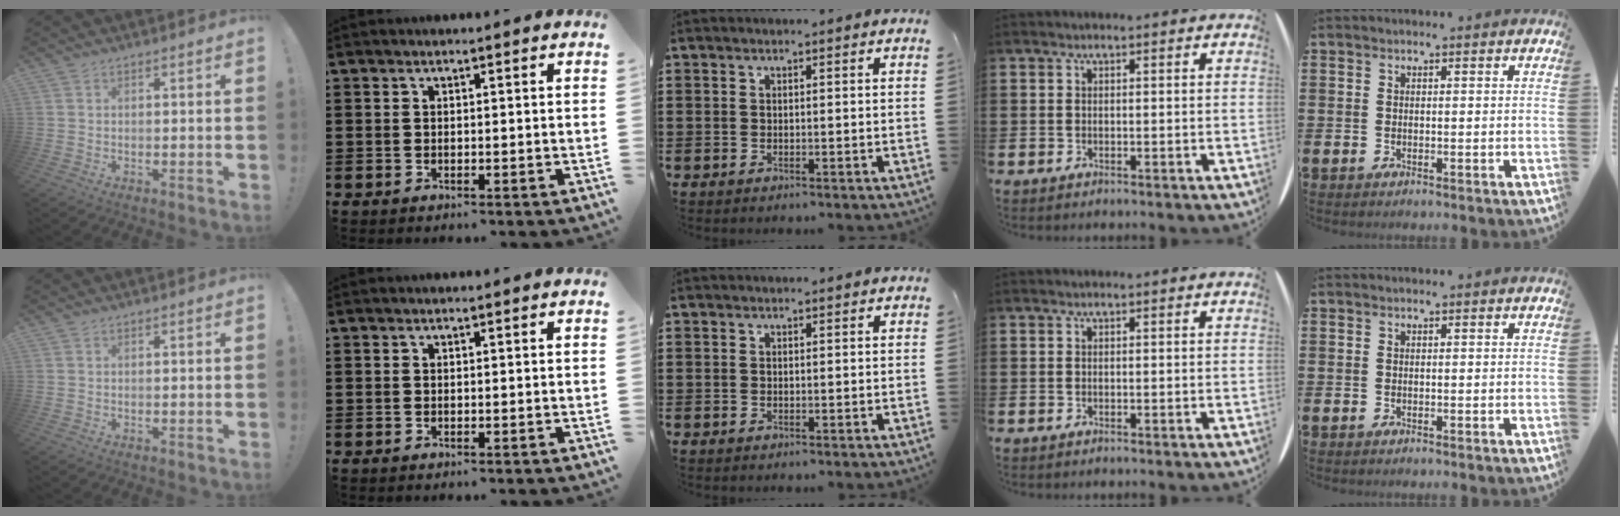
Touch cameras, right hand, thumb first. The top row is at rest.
{}